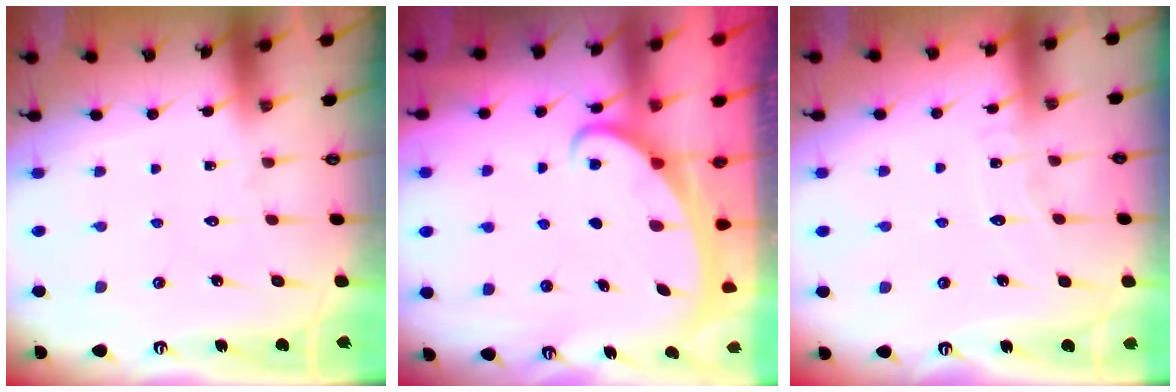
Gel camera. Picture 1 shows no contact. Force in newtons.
{"total": 2.1, "press": 2.1, "slide": 0.3}
{"total": 4.5, "press": 4.5, "slide": 0.4}